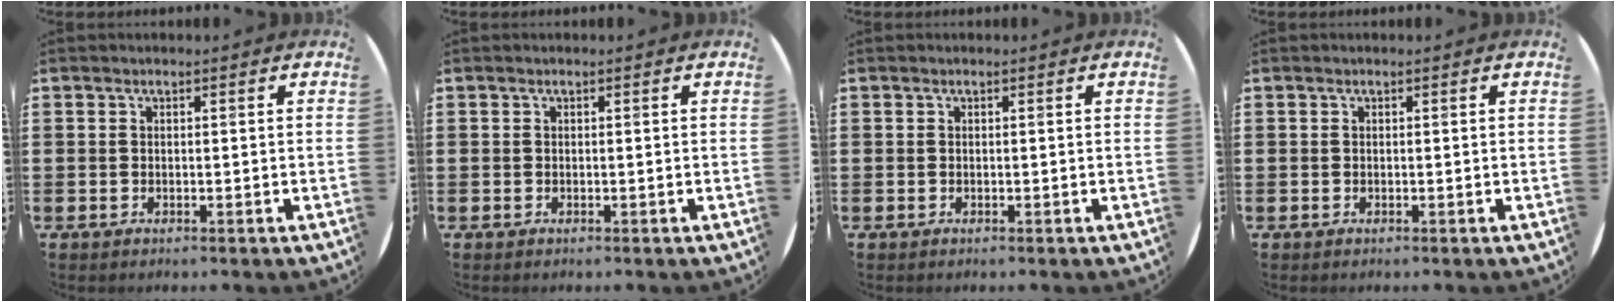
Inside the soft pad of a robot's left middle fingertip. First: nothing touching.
{"total": 0.0}
{"total": 0.0}
{"total": 0.0}